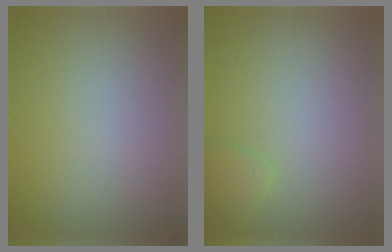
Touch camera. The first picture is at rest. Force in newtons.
{"total": 1.5, "press": 1.4, "slide": 0.1}